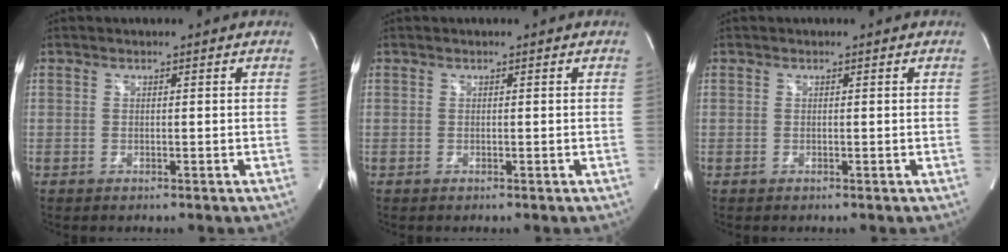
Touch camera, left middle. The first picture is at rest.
{"total": 0.0}
{"total": 0.0}